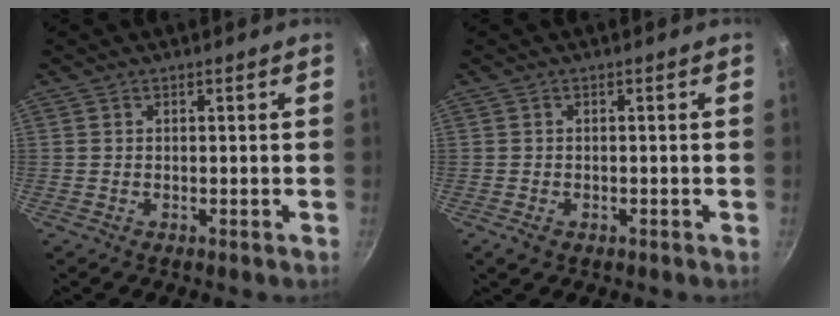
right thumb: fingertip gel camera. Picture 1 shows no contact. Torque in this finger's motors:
{"motor_torque": [0.25, 0.01, -0.25, 0.04, -0.02]}